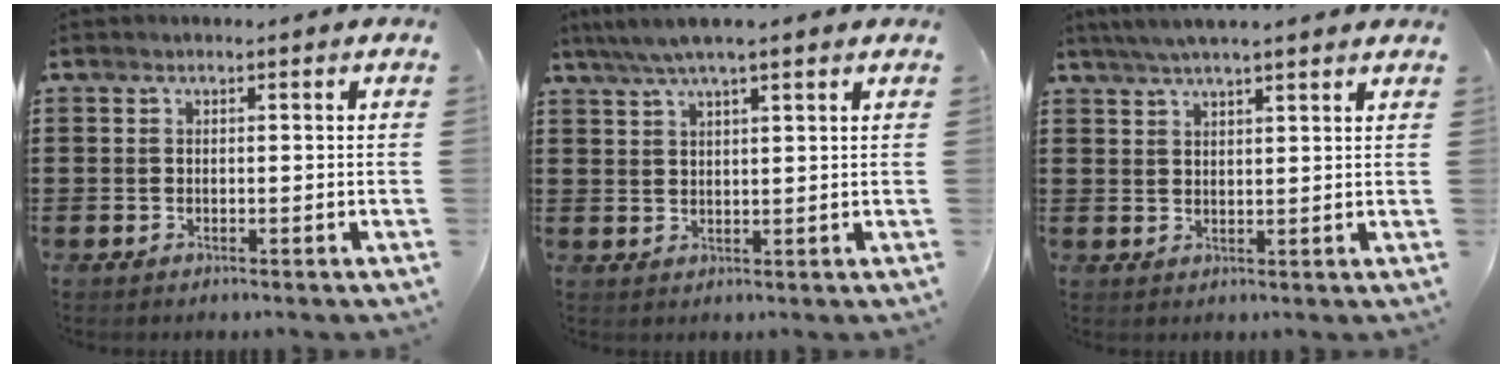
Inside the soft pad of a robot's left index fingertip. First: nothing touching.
{"total": 4.1, "force": [3.1, 0.3, 2.7], "torque": [-0.059, -0.003, 0.054]}
{"total": 3.8, "force": [3.3, 0.0, 1.8], "torque": [-0.043, -0.002, 0.061]}